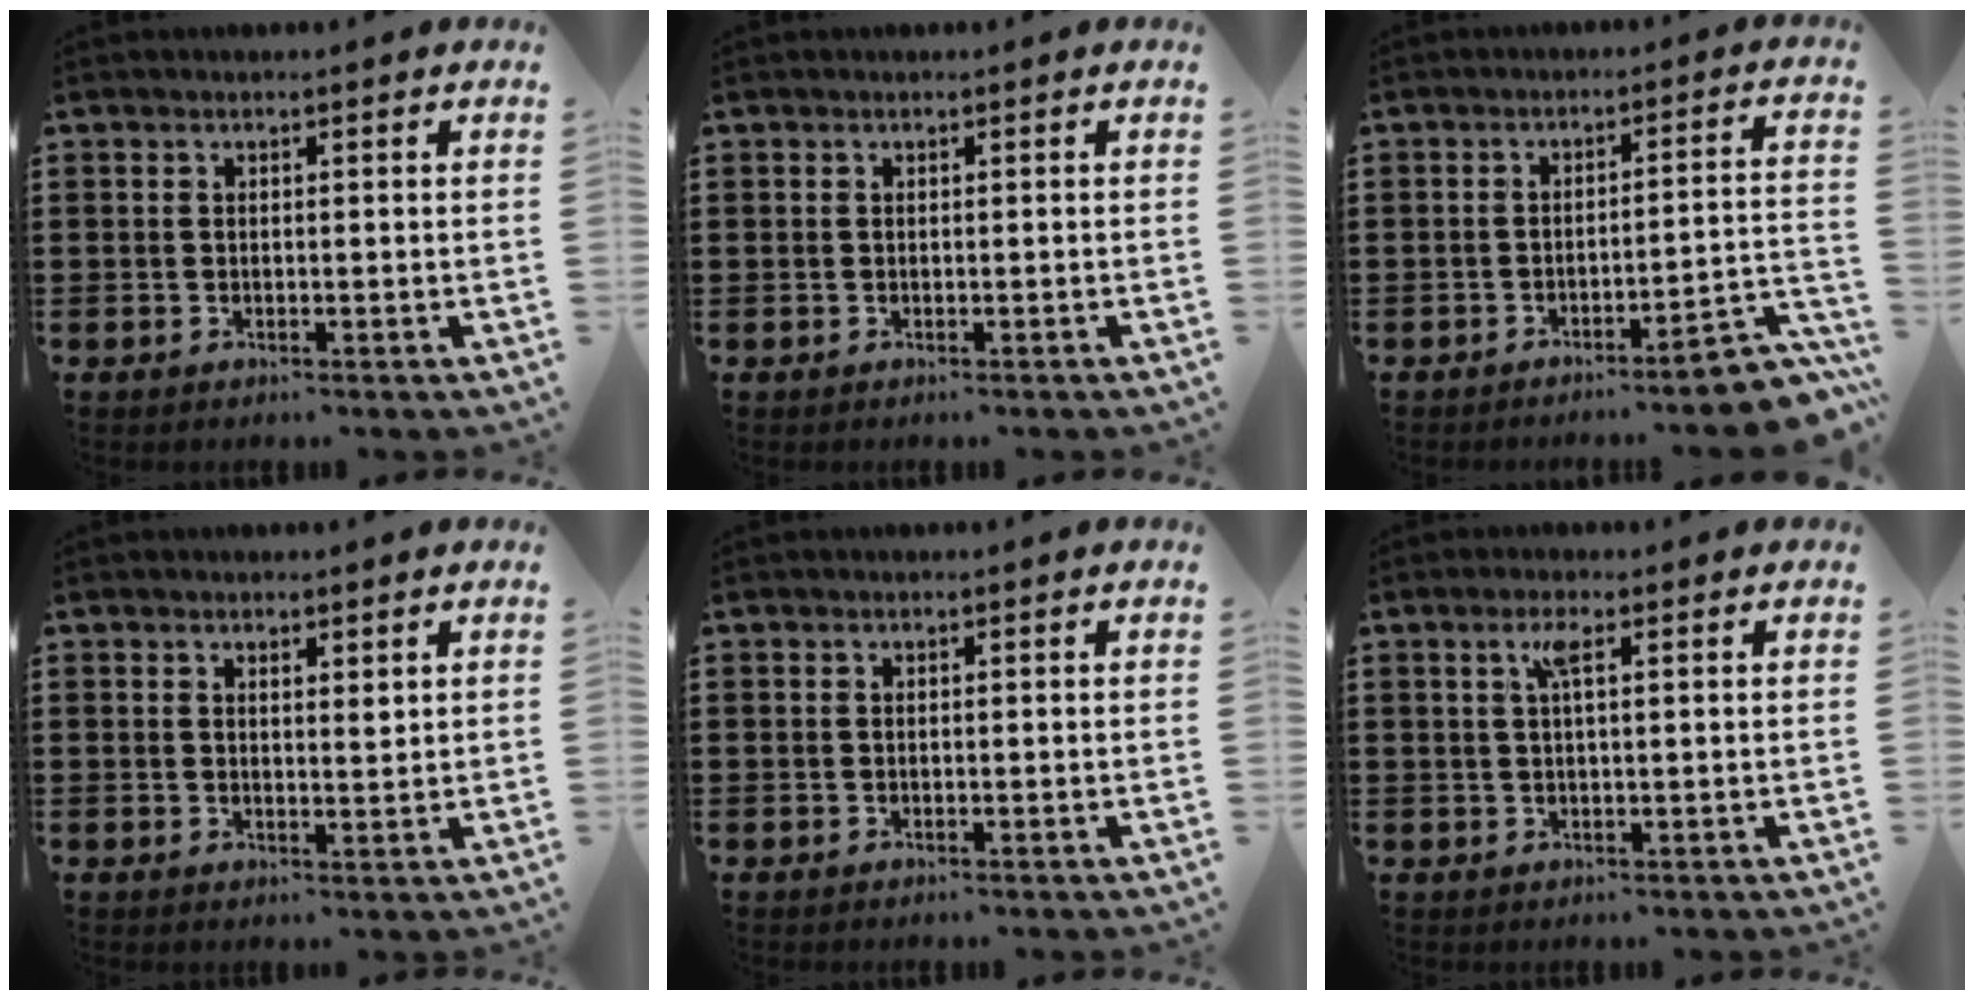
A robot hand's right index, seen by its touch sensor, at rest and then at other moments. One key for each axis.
{"total": 0.0}
{"total": 5.3, "fx": -4.4, "fy": 0.4, "fz": 3.0, "tx": -0.048, "ty": -0.012, "tz": -0.082}
{"total": 1.5, "fx": 1.2, "fy": 0.4, "fz": 0.8, "tx": -0.009, "ty": -0.001, "tz": 0.020}
{"total": 0.0}
{"total": 2.5, "fx": 1.0, "fy": 0.3, "fz": 2.3, "tx": -0.049, "ty": 0.005, "tz": 0.014}